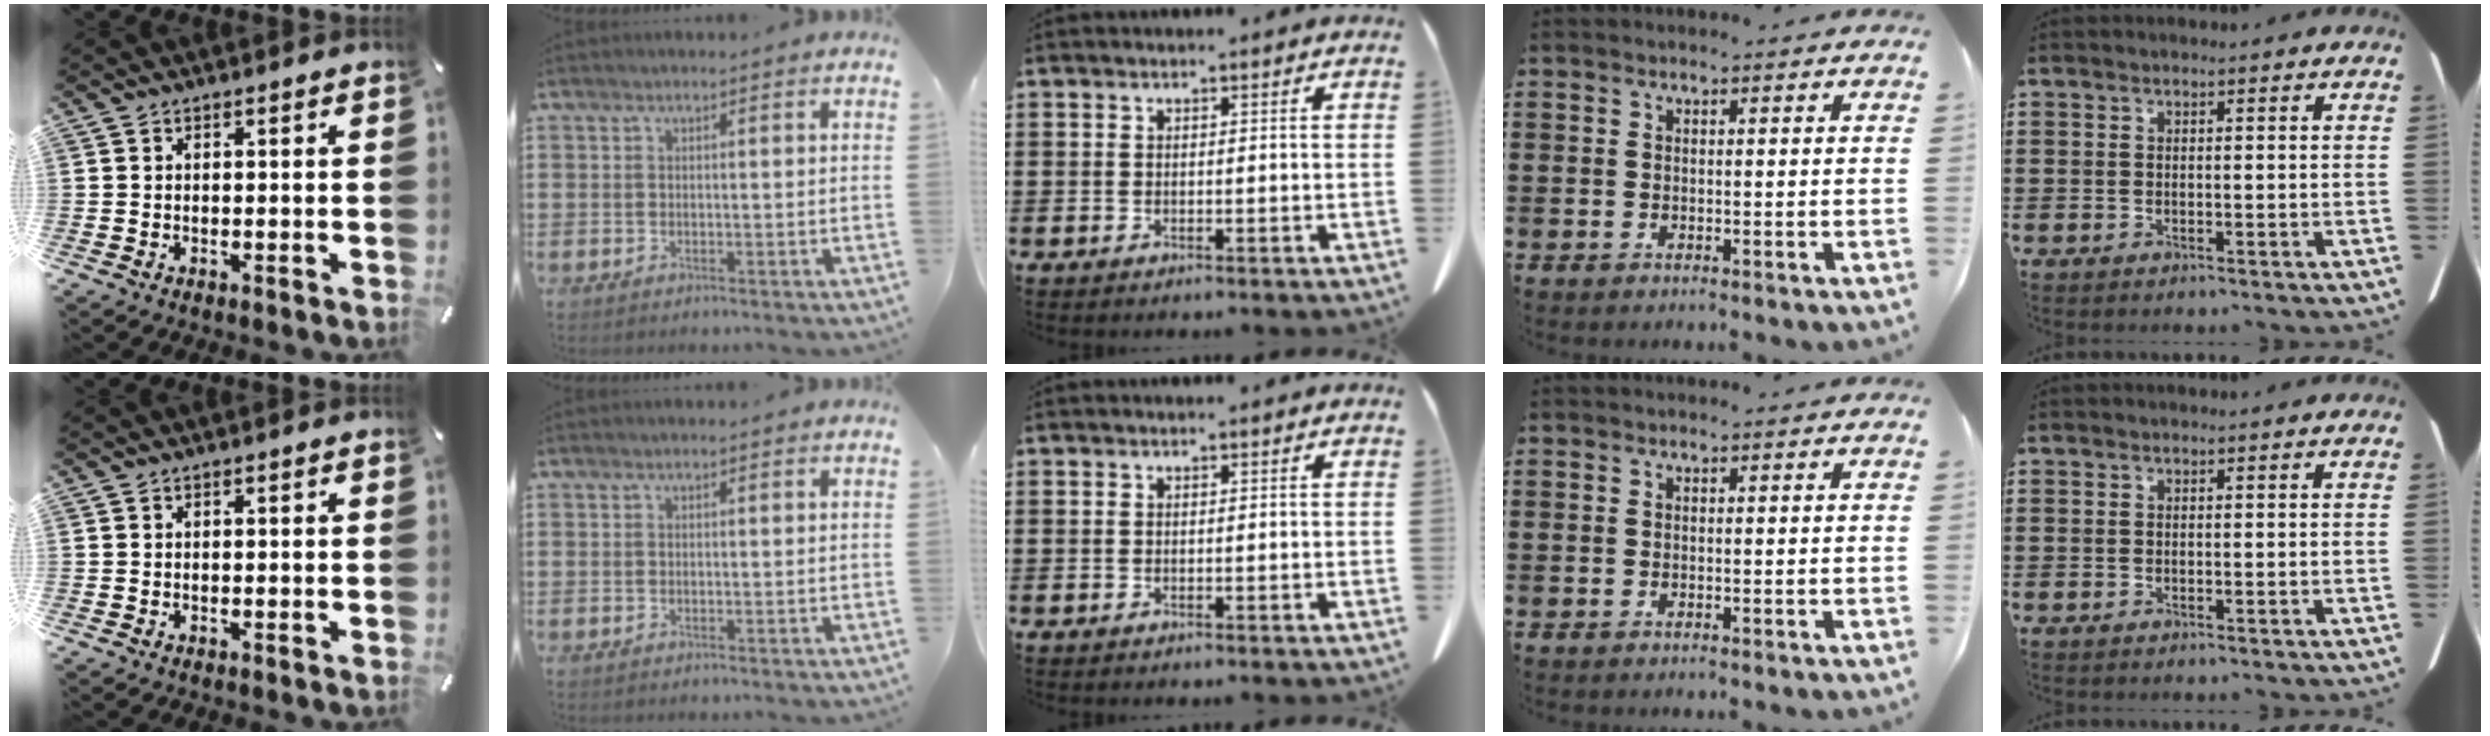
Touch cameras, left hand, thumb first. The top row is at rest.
{}